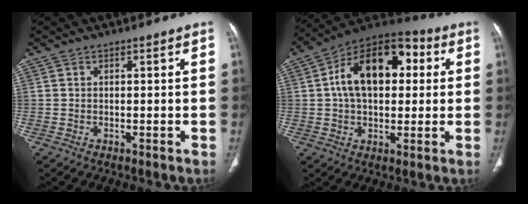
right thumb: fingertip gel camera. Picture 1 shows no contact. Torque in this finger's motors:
{"motor_torque": [1.78, 3.17, 1.49, -0.08, 0.15]}